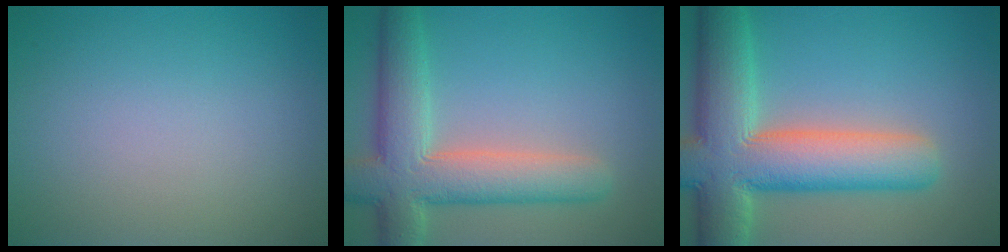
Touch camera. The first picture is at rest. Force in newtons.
{"total": 8.0, "press": 8.0, "slide": 0.5}
{"total": 11.8, "press": 11.8, "slide": 0.9}